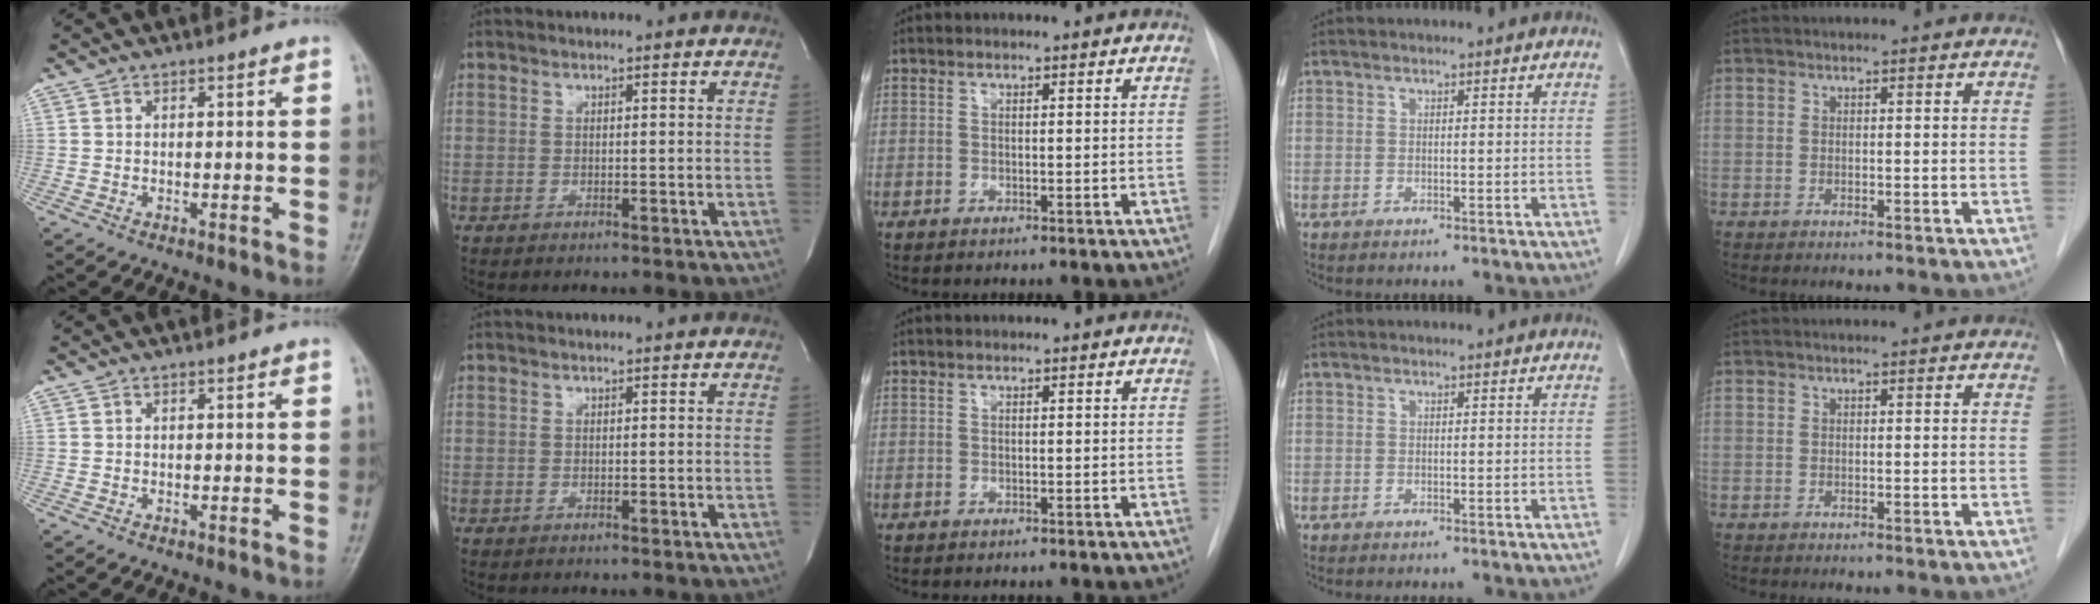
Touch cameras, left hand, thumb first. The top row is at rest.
{}